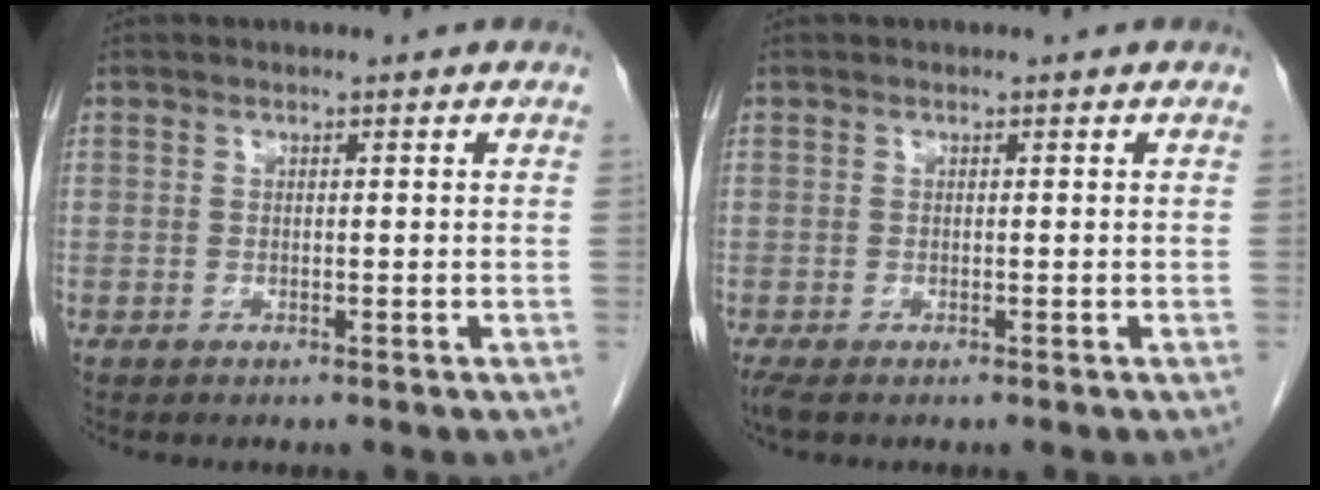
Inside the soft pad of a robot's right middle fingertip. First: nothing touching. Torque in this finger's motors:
{"motor_torque": [0.56, -0.25, 0.08, 0.03]}